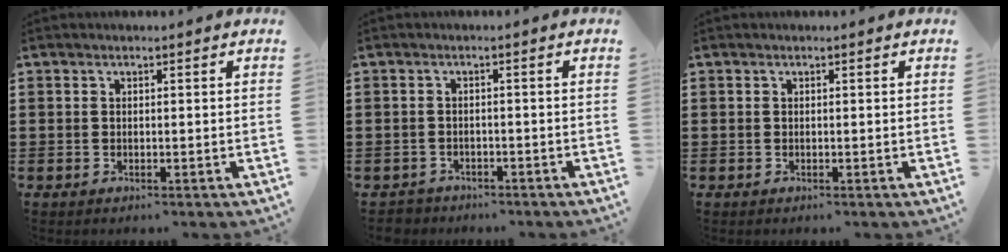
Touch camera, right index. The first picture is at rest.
{"total": 1.6, "force": [-1.5, 0.5, -0.2], "torque": [-0.003, 0.003, -0.036]}
{"total": 0.0}